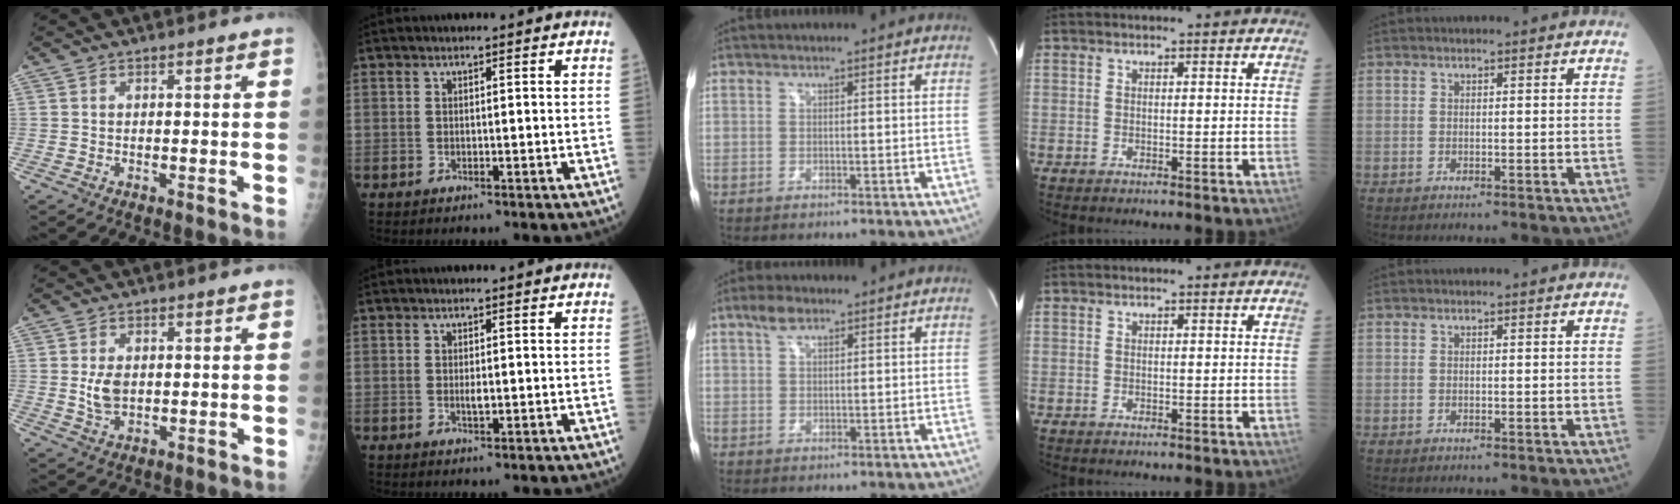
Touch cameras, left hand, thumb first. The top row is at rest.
{"thumb": {"total": 4.4, "force": [0.4, 2.9, 3.3], "torque": [-0.056, -0.006, 0.013]}, "index": {"total": 1.2, "force": [0.2, 0.3, 1.1], "torque": [-0.023, -0.001, 0.004]}, "middle": {"total": 3.0, "force": [2.0, 1.1, 1.9], "torque": [-0.045, 0.011, 0.041]}}